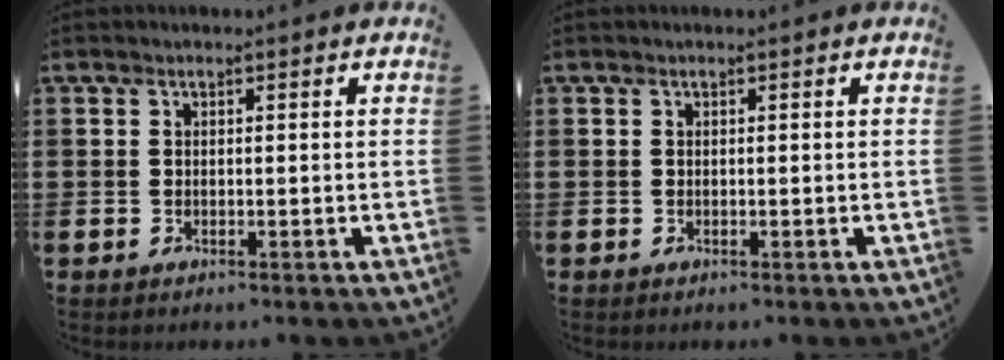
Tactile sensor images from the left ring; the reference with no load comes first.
{"total": 0.0}